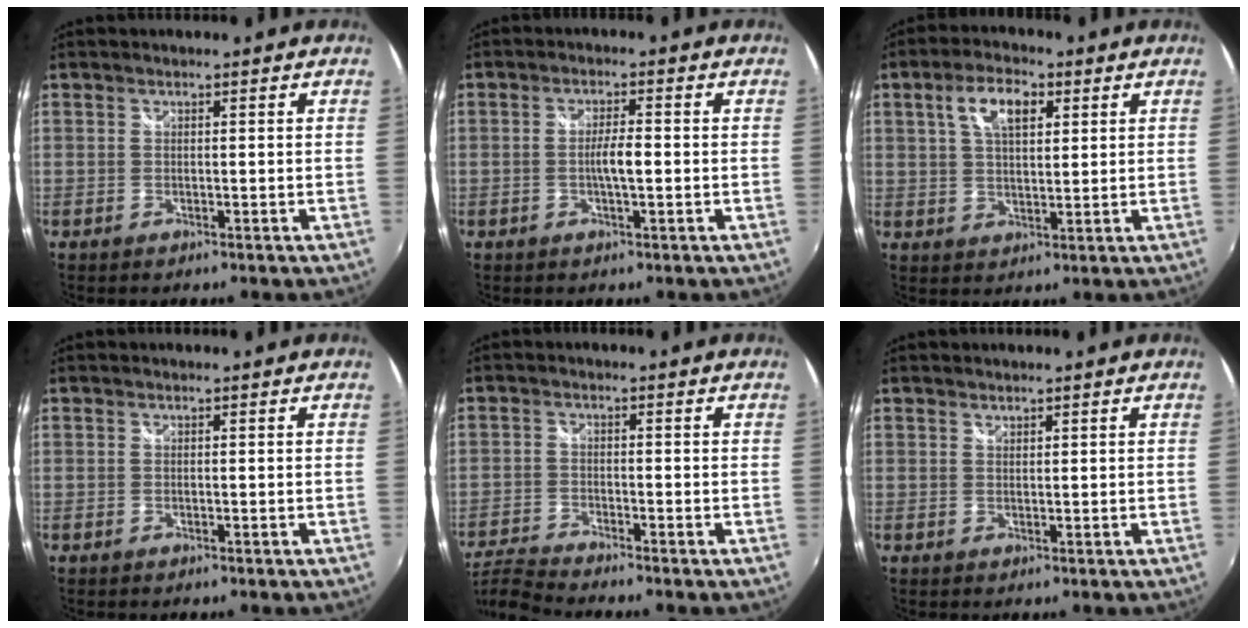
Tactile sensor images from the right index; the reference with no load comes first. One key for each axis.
{"total": 3.5, "fx": -0.6, "fy": 0.4, "fz": 3.4, "tx": -0.061, "ty": 0.000, "tz": -0.010}
{"total": 7.6, "fx": 3.0, "fy": 3.6, "fz": 5.9, "tx": -0.107, "ty": 0.017, "tz": 0.053}
{"total": 0.0}
{"total": 6.6, "fx": -6.4, "fy": -0.4, "fz": 1.6, "tx": -0.055, "ty": -0.017, "tz": -0.131}
{"total": 0.7, "fx": 0.7, "fy": 0.2, "fz": 0.0, "tx": 0.002, "ty": 0.001, "tz": 0.013}